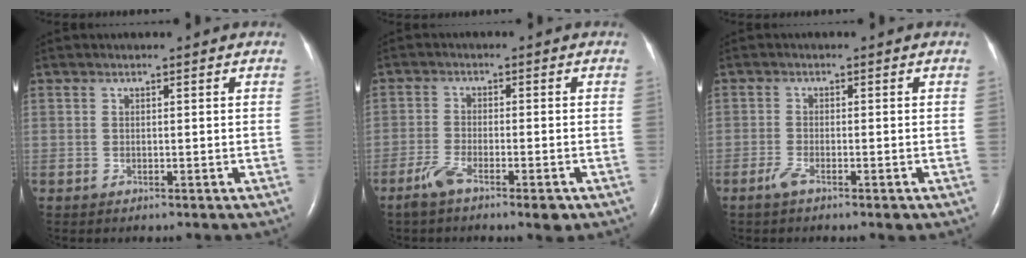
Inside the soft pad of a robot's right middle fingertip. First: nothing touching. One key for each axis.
{"total": 5.6, "fx": -3.7, "fy": 1.0, "fz": 4.1, "tx": -0.082, "ty": -0.008, "tz": -0.062}
{"total": 2.7, "fx": -1.8, "fy": 0.5, "fz": 2.0, "tx": -0.044, "ty": -0.004, "tz": -0.035}